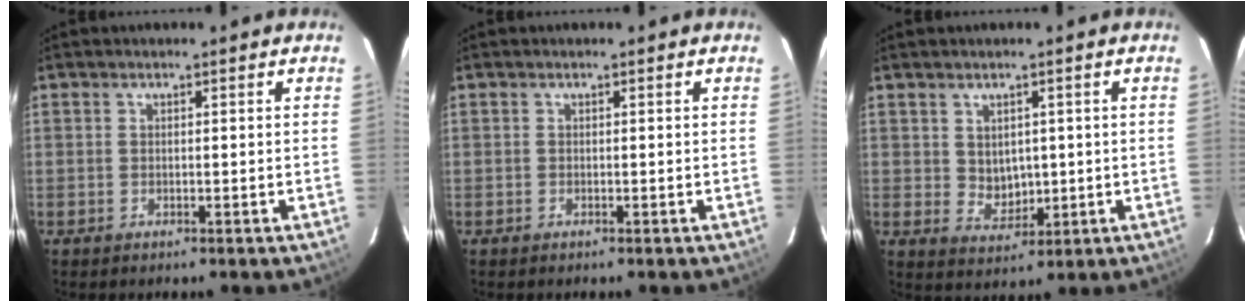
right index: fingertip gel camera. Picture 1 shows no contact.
{"total": 0.0}
{"total": 4.3, "force": [1.0, 3.7, 2.0], "torque": [-0.032, -0.001, 0.031]}